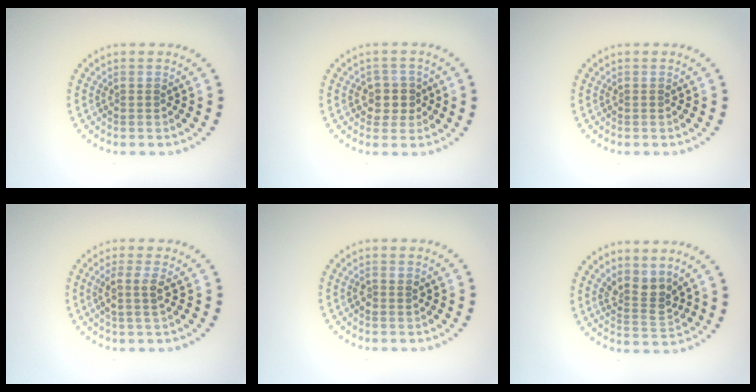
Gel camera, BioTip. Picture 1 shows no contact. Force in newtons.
{"total": 2.6, "press": 2.3, "slide": 1.1}
{"total": 0.0}
{"total": 2.4, "press": 2.0, "slide": 1.3}
{"total": 0.9, "press": 0.8, "slide": 0.2}
{"total": 2.8, "press": 2.2, "slide": 1.7}